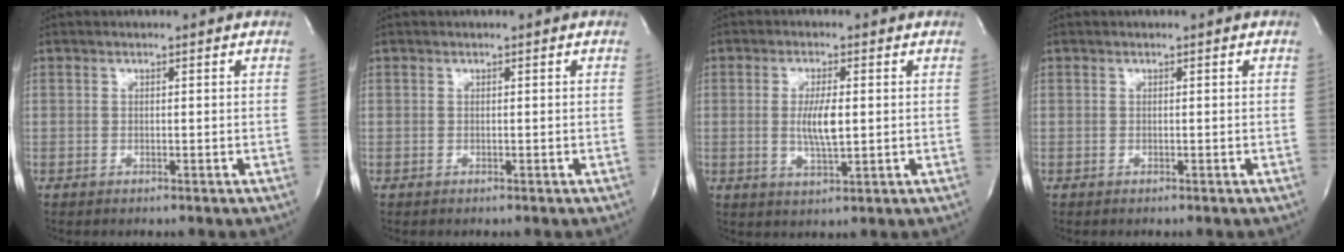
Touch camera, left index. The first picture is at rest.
{"total": 0.0}
{"total": 4.9, "force": [-0.2, 0.9, 4.8], "torque": [-0.096, -0.011, -0.002]}
{"total": 0.0}